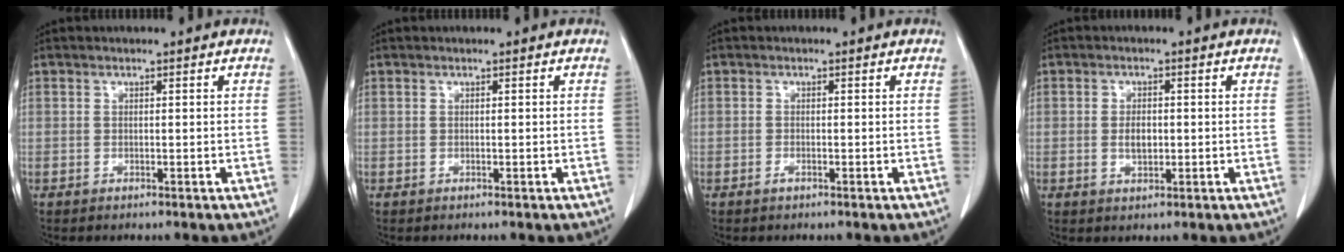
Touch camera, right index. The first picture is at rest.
{"total": 0.0}
{"total": 0.7, "force": [-0.5, 0.2, 0.5], "torque": [-0.008, 0.000, -0.009]}
{"total": 2.8, "force": [-0.2, 1.5, 2.4], "torque": [-0.043, 0.001, -0.002]}